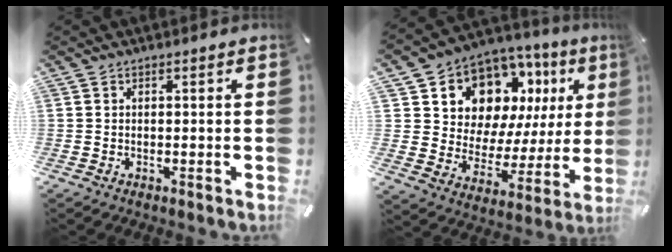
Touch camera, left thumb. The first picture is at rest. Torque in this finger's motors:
{"motor_torque": [2.51, 2.51, 1.49, -1.28, 0.10]}